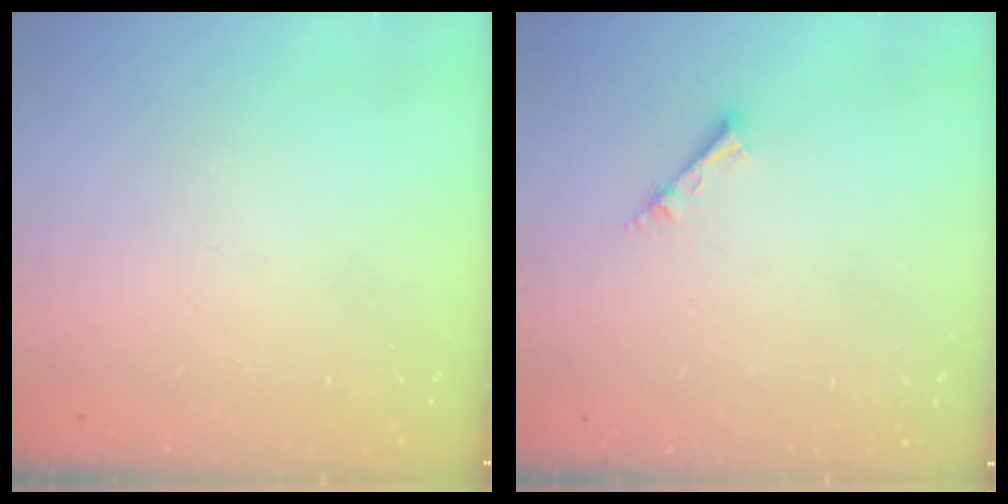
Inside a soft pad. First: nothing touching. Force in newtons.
{"total": 2.5, "press": 2.5, "slide": 0.1}